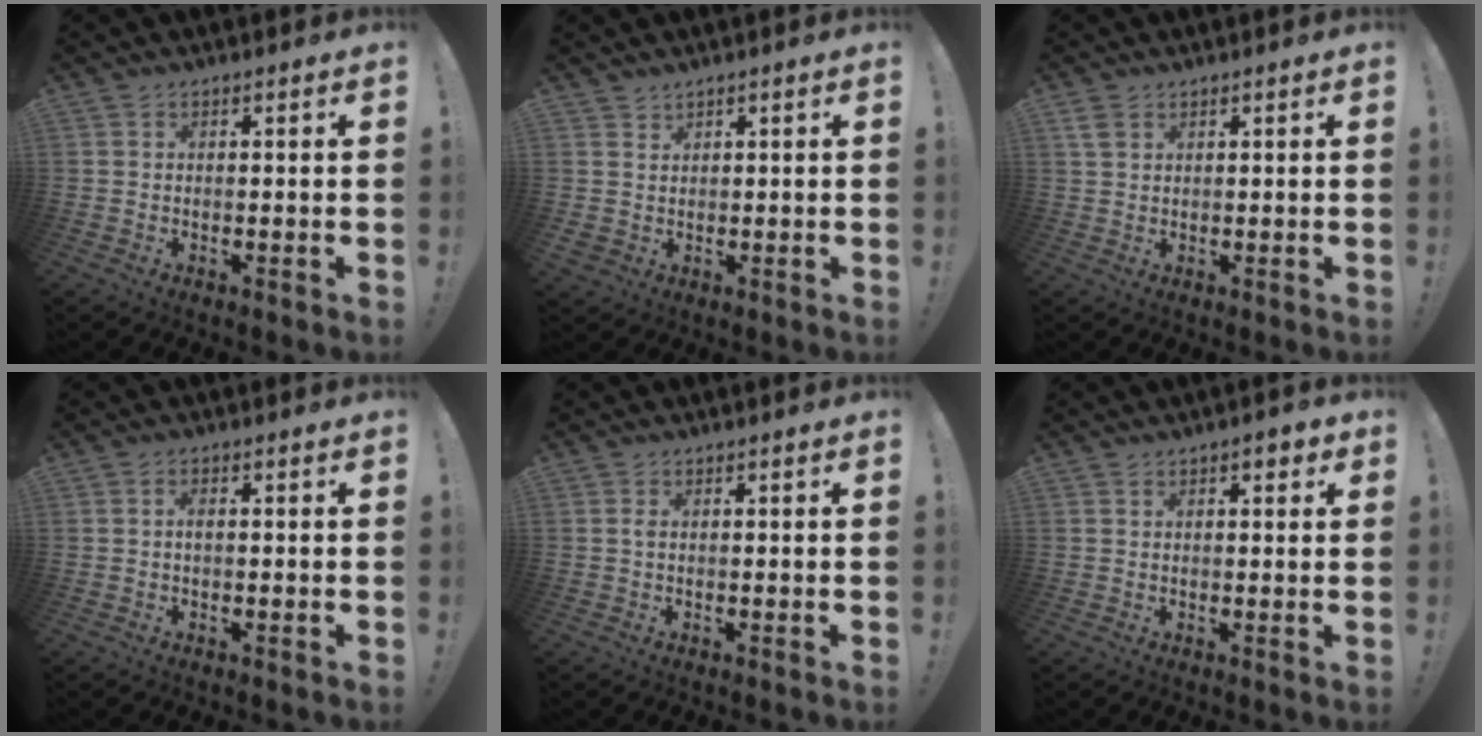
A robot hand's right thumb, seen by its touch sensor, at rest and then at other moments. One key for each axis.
{"total": 2.9, "fx": 1.9, "fy": 2.2, "fz": 0.0, "tx": 0.009, "ty": -0.012, "tz": 0.035}
{"total": 3.2, "fx": 1.8, "fy": 2.1, "fz": 1.7, "tx": -0.028, "ty": 0.000, "tz": 0.035}
{"total": 1.3, "fx": -0.2, "fy": 0.6, "fz": 1.2, "tx": -0.030, "ty": 0.007, "tz": -0.003}
{"total": 0.8, "fx": -0.2, "fy": 0.2, "fz": 0.7, "tx": -0.015, "ty": 0.002, "tz": -0.003}
{"total": 2.7, "fx": 1.2, "fy": 1.4, "fz": 2.0, "tx": -0.017, "ty": -0.003, "tz": 0.017}